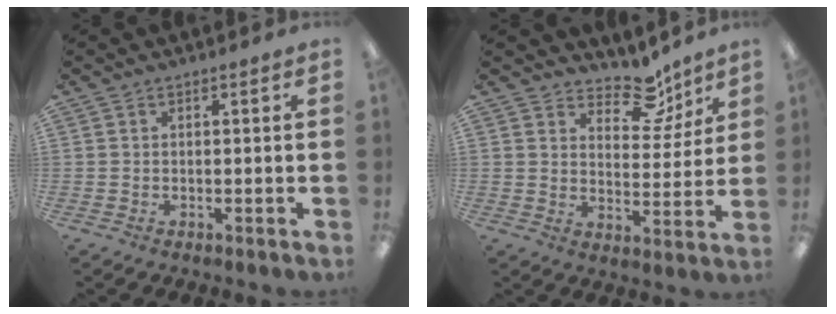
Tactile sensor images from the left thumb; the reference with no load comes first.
{"total": 10.2, "force": [7.9, 5.1, 4.0], "torque": [-0.044, -0.056, 0.138]}